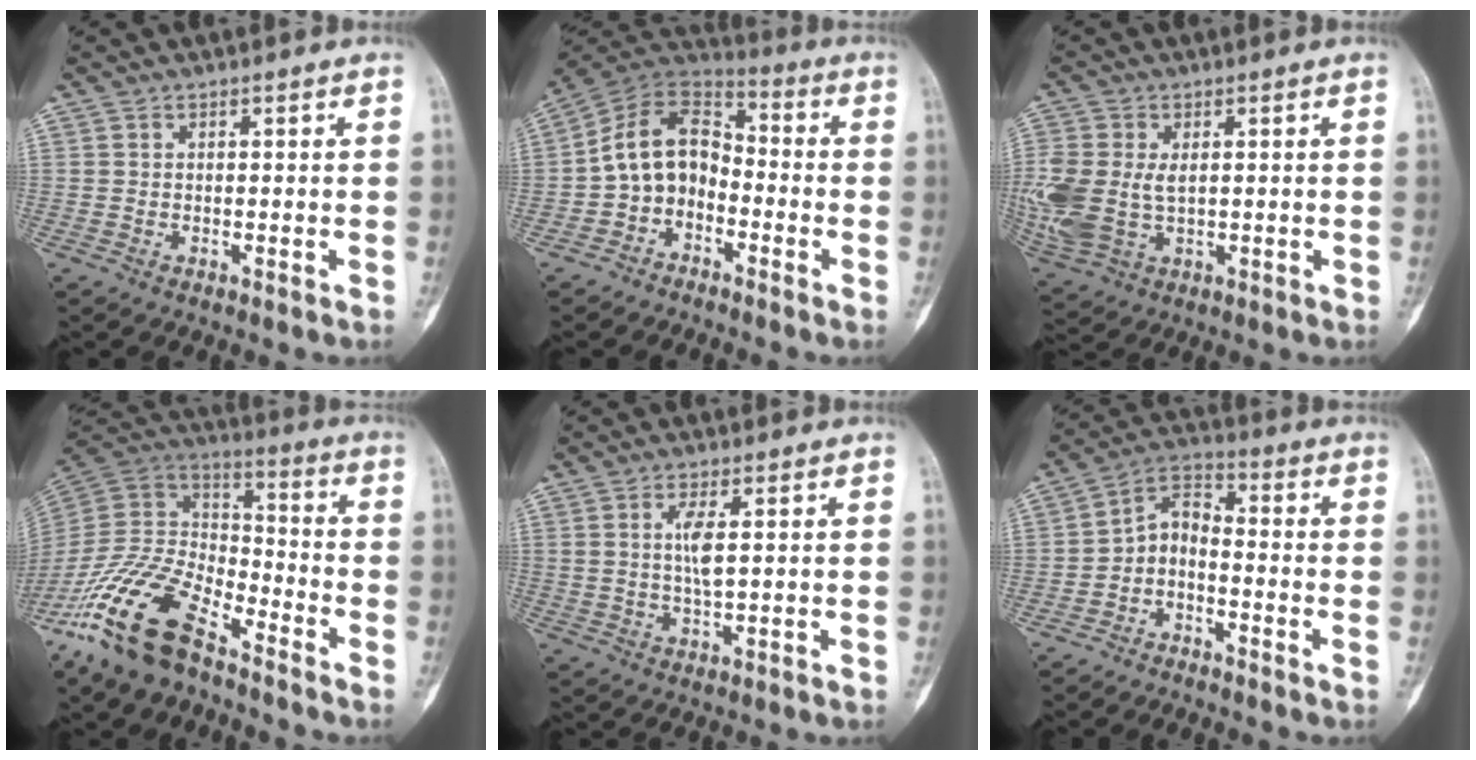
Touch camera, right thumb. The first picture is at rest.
{"total": 11.1, "force": [-2.9, 8.3, 6.7], "torque": [-0.102, 0.064, -0.067]}
{"total": 14.5, "force": [0.1, 9.7, 10.7], "torque": [-0.288, -0.005, 0.017]}
{"total": 19.0, "force": [-12.8, 7.7, 11.7], "torque": [-0.214, 0.062, -0.247]}
{"total": 3.9, "force": [0.8, 0.7, 3.8], "torque": [-0.079, -0.007, 0.019]}
{"total": 6.1, "force": [-3.0, 3.2, 4.3], "torque": [-0.071, 0.045, -0.069]}